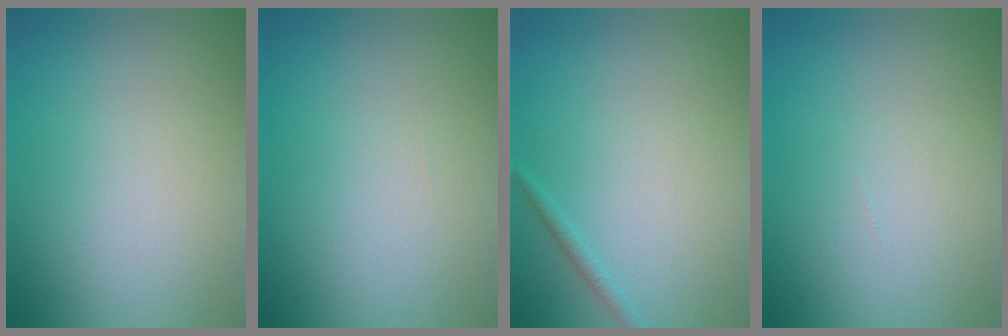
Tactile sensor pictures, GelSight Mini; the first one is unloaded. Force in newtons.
{"total": 0.0}
{"total": 0.9, "press": 0.9, "slide": 0.1}
{"total": 0.0}